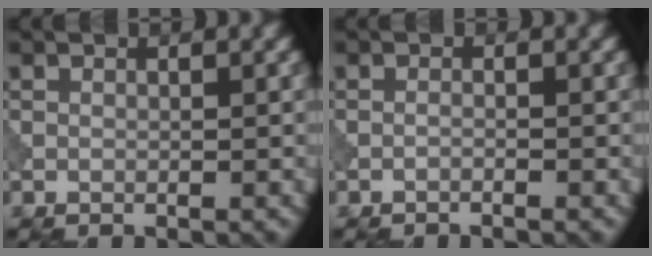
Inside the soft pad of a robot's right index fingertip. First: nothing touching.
{"total": 0.7, "force": [-0.6, 0.0, 0.4], "torque": [-0.010, 0.002, -0.015]}